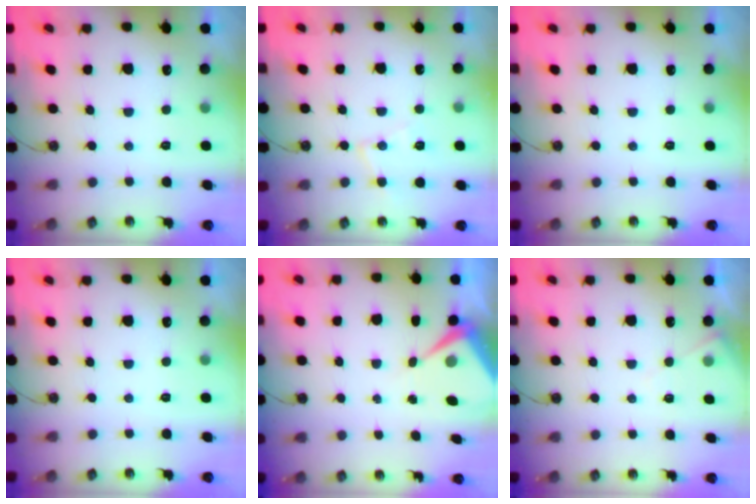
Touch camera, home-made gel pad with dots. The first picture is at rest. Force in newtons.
{"total": 8.2, "press": 8.2, "slide": 0.6}
{"total": 0.0}
{"total": 0.0}
{"total": 6.3, "press": 6.3, "slide": 0.8}
{"total": 6.1, "press": 6.1, "slide": 0.8}